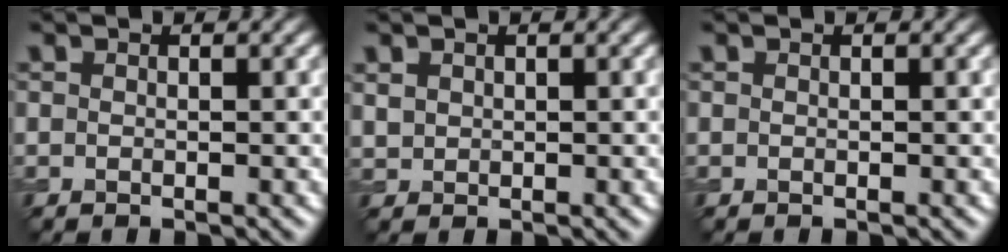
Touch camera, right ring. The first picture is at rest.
{"total": 1.0, "force": [0.5, 0.8, 0.3], "torque": [-0.006, -0.001, 0.015]}
{"total": 0.0}